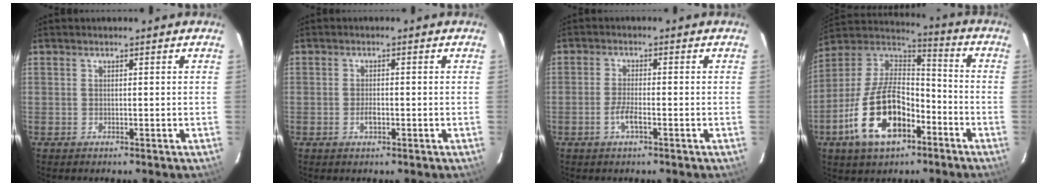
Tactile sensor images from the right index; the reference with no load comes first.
{"total": 1.9, "force": [-0.8, 0.9, 1.4], "torque": [-0.028, -0.001, -0.014]}
{"total": 3.0, "force": [-1.5, 0.5, 2.5], "torque": [-0.059, -0.002, -0.031]}
{"total": 19.4, "force": [-8.7, 10.2, 13.9], "torque": [-0.291, -0.001, -0.153]}